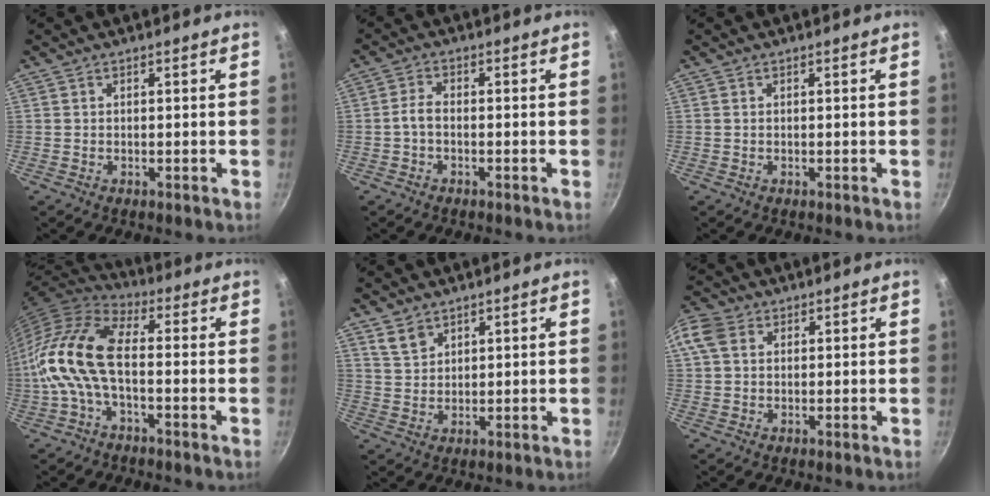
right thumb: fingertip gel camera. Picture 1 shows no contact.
{"total": 2.5, "force": [-1.1, 1.4, 1.8], "torque": [-0.038, 0.018, -0.027]}
{"total": 0.0}
{"total": 13.9, "force": [-2.2, 6.9, 11.9], "torque": [-0.244, 0.032, -0.061]}
{"total": 4.1, "force": [2.8, 2.5, 1.7], "torque": [-0.022, -0.011, 0.058]}
{"total": 5.6, "force": [1.7, 4.3, 3.2], "torque": [-0.057, 0.007, 0.022]}